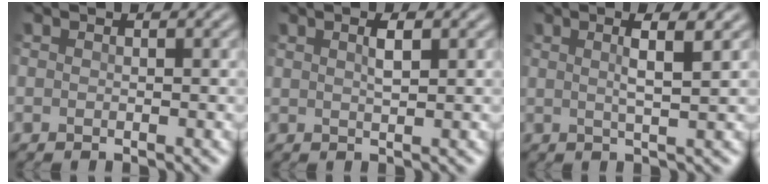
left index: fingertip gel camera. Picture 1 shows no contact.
{"total": 1.6, "force": [0.6, 0.4, 1.4], "torque": [-0.028, 0.002, 0.011]}
{"total": 3.3, "force": [1.1, 0.6, 3.0], "torque": [-0.046, 0.003, 0.017]}